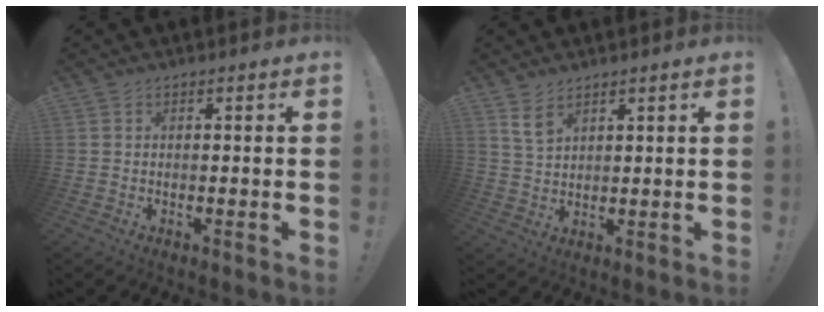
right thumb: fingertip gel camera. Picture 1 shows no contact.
{"total": 4.0, "force": [2.8, 1.9, 2.1], "torque": [-0.032, -0.017, 0.052]}